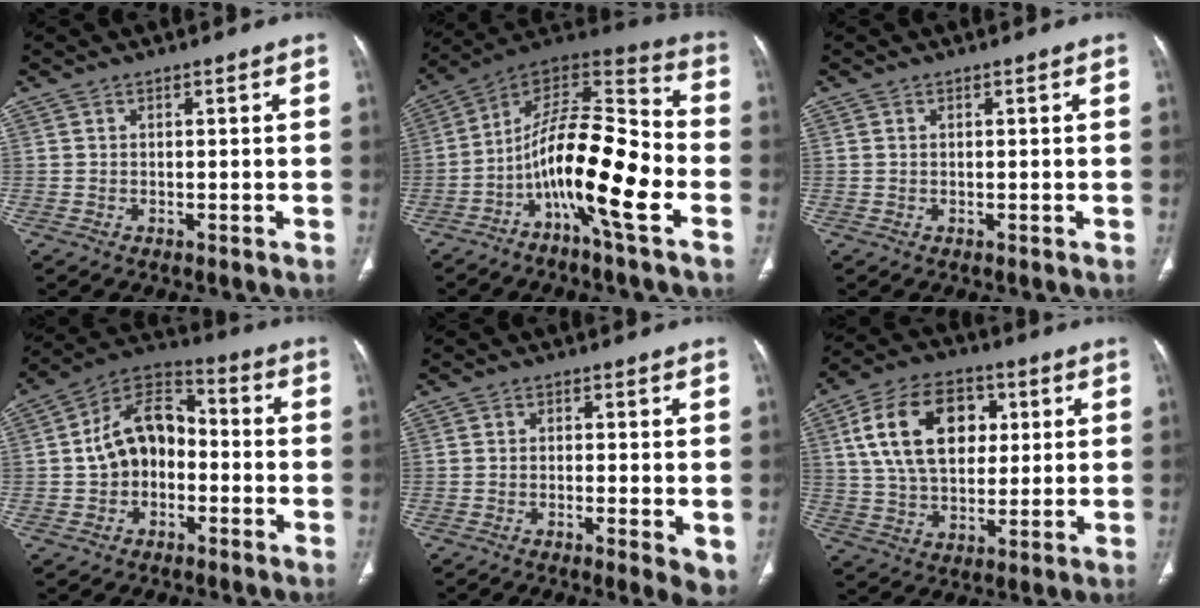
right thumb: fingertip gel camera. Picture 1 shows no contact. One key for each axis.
{"total": 18.5, "fx": -6.9, "fy": 4.4, "fz": 16.6, "tx": -0.287, "ty": 0.075, "tz": -0.123}
{"total": 0.0}
{"total": 12.4, "fx": -1.4, "fy": 9.0, "fz": 8.4, "tx": -0.118, "ty": 0.044, "tz": -0.041}
{"total": 5.2, "fx": -1.3, "fy": 1.2, "fz": 4.9, "tx": -0.076, "ty": -0.011, "tz": -0.023}
{"total": 17.7, "fx": 4.7, "fy": 11.6, "fz": 12.5, "tx": -0.195, "ty": 0.004, "tz": 0.084}